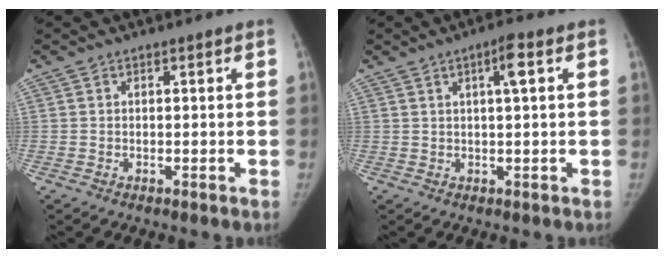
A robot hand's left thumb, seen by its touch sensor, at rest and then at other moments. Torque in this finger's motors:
{"motor_torque": [0.19, 0.02, 0.74, -0.59, 0.21]}